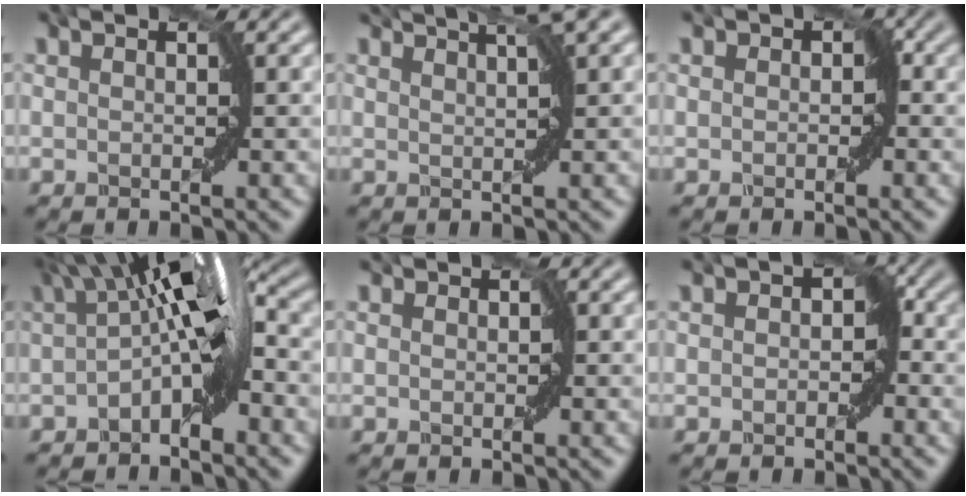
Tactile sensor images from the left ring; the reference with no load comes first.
{"total": 4.7, "force": [3.5, 1.1, 3.0], "torque": [-0.017, 0.019, 0.026]}
{"total": 0.9, "force": [0.0, 0.8, 0.4], "torque": [0.008, 0.001, 0.000]}
{"total": 6.2, "force": [-0.4, 2.2, 5.8], "torque": [-0.085, 0.013, -0.017]}
{"total": 0.5, "force": [-0.2, 0.0, -0.5], "torque": [0.014, -0.003, -0.001]}
{"total": 2.0, "force": [-0.2, 1.5, 1.3], "torque": [-0.001, 0.001, -0.007]}